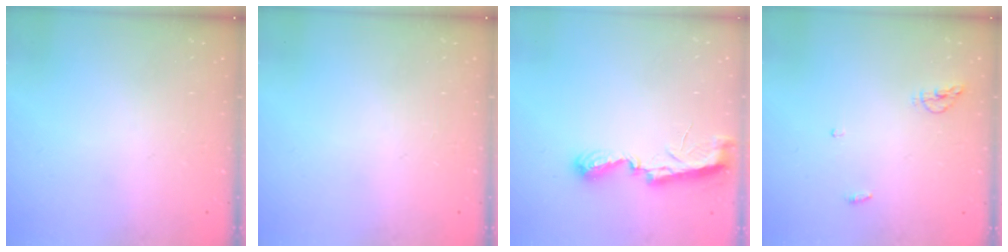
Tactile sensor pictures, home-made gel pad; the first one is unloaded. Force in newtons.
{"total": 0.0}
{"total": 7.2, "press": 7.2, "slide": 0.1}
{"total": 5.2, "press": 5.2, "slide": 0.7}